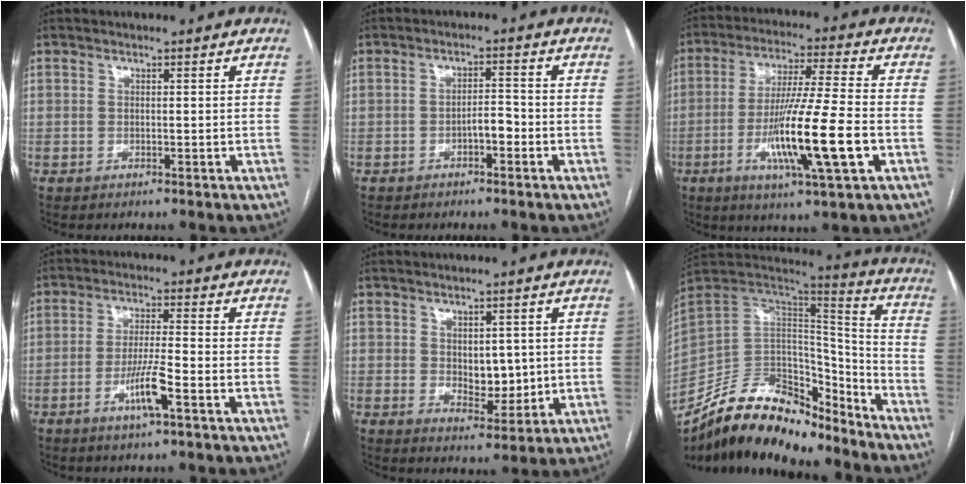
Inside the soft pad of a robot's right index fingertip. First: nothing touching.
{"total": 2.8, "force": [-1.4, 0.9, 2.3], "torque": [-0.032, 0.007, -0.022]}
{"total": 15.1, "force": [-4.4, 0.1, 14.5], "torque": [-0.271, -0.019, -0.080]}
{"total": 6.2, "force": [-2.8, 0.0, 5.5], "torque": [-0.107, -0.007, -0.053]}
{"total": 5.2, "force": [0.4, 3.0, 4.2], "torque": [-0.059, -0.004, 0.018]}
{"total": 22.9, "force": [-18.4, 9.5, 9.7], "torque": [-0.195, 0.029, -0.308]}